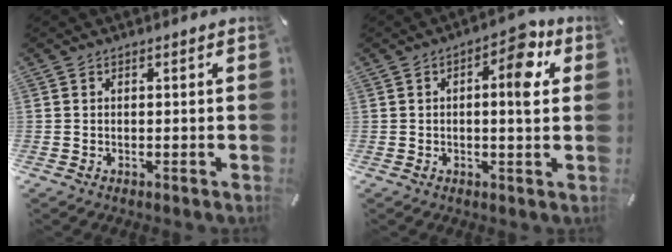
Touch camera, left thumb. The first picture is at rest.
{"total": 8.1, "force": [2.2, 3.1, 7.2], "torque": [-0.076, -0.016, 0.023]}